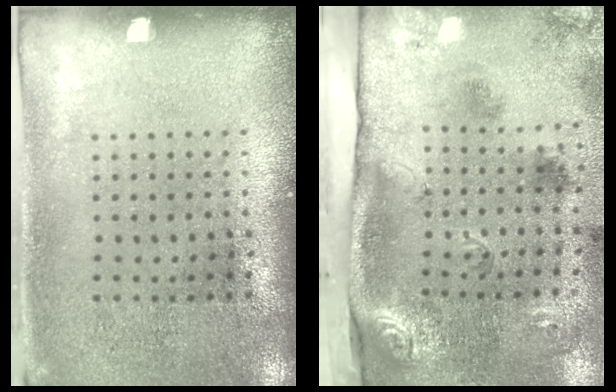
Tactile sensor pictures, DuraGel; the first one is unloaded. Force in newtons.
{"total": 3.5, "press": 2.2, "slide": 2.7}